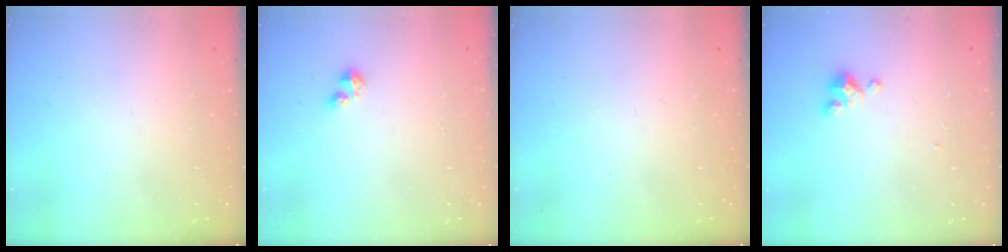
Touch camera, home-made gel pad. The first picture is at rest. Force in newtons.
{"total": 1.6, "press": 1.6, "slide": 0.3}
{"total": 0.0}
{"total": 2.3, "press": 2.2, "slide": 0.4}